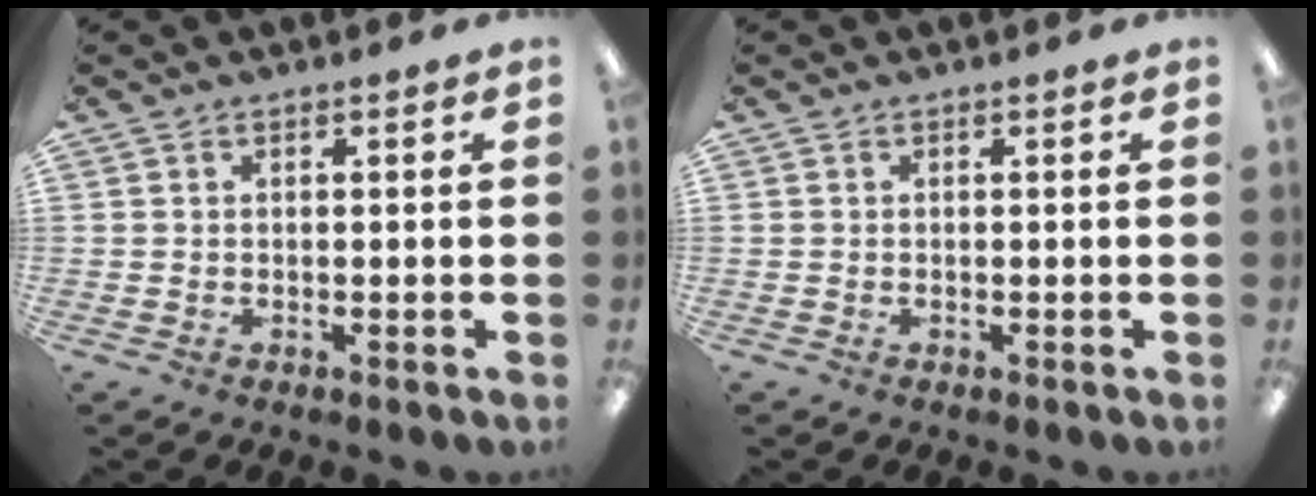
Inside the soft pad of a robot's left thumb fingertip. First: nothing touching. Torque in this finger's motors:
{"motor_torque": [0.00, 0.00, 0.18, -0.20, 0.00]}